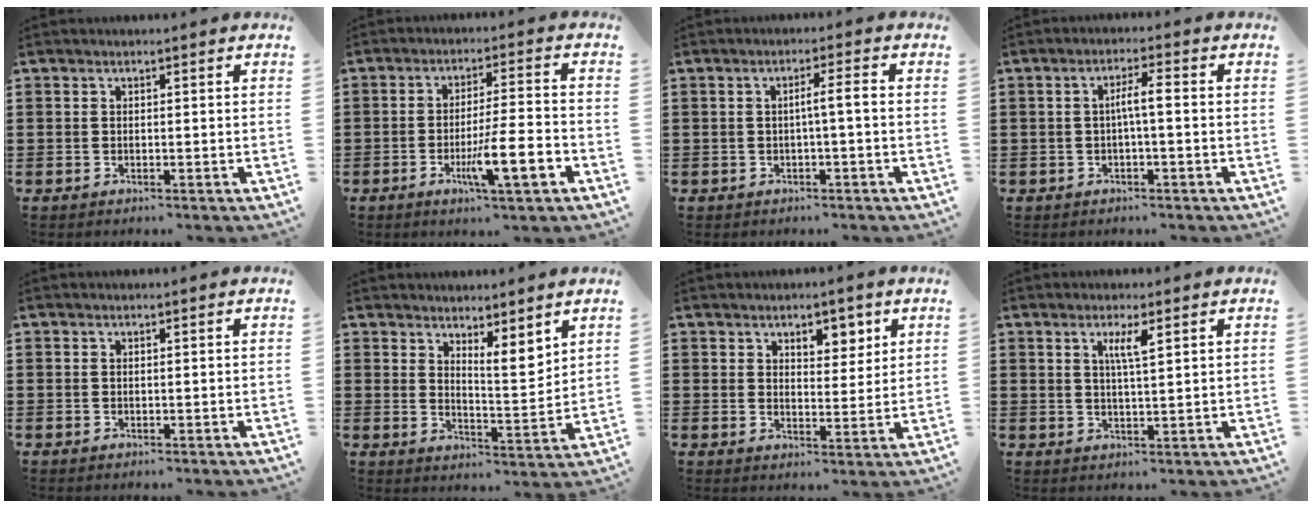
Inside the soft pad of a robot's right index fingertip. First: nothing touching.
{"total": 8.6, "force": [-3.6, 1.0, 7.7], "torque": [-0.127, -0.002, -0.060]}
{"total": 2.7, "force": [-0.5, -0.1, 2.6], "torque": [-0.046, -0.001, -0.012]}
{"total": 3.2, "force": [-0.4, 0.3, 3.1], "torque": [-0.059, 0.003, -0.011]}
{"total": 0.0}
{"total": 4.9, "force": [4.3, 1.0, 2.1], "torque": [-0.038, -0.023, 0.074]}
{"total": 4.3, "force": [2.9, 2.5, 2.1], "torque": [-0.027, 0.001, 0.046]}
{"total": 3.2, "force": [1.4, 0.4, 2.9], "torque": [-0.060, 0.002, 0.020]}